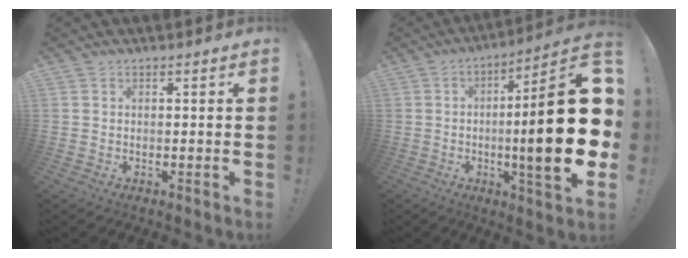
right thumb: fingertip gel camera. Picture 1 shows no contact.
{"total": 24.9, "force": [-1.3, 3.9, 24.6], "torque": [-0.385, -0.009, -0.025]}